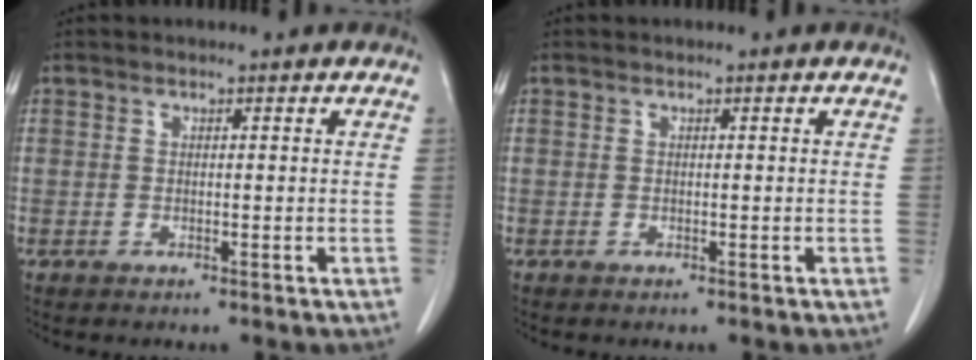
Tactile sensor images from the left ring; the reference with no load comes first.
{"total": 0.0}